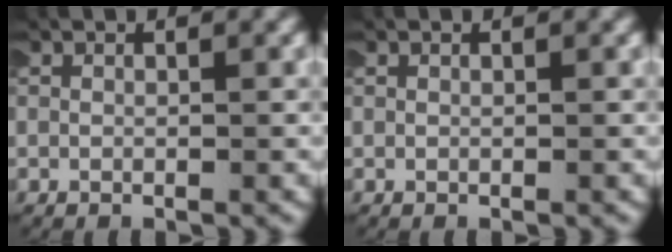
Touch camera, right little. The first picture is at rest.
{"total": 0.0}